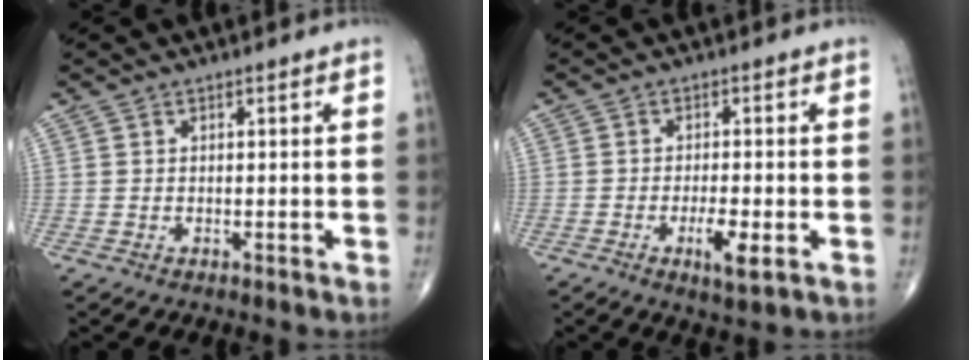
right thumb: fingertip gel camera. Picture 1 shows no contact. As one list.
[{"total": 5.0, "force": [-1.8, 1.2, 4.5], "torque": [-0.082, -0.004, -0.029]}]